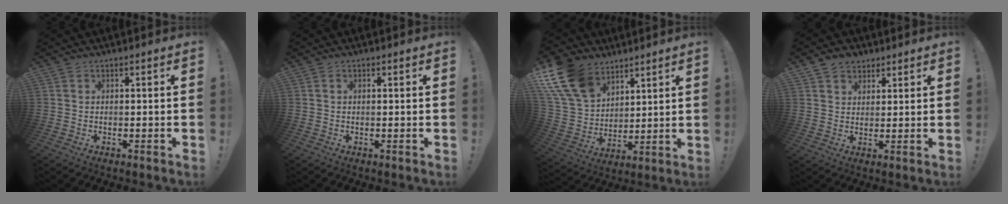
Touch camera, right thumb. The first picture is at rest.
{"total": 0.5, "force": [0.2, 0.3, 0.3], "torque": [0.000, -0.002, 0.002]}
{"total": 17.9, "force": [10.4, 11.8, 8.6], "torque": [-0.180, -0.057, 0.202]}
{"total": 4.7, "force": [3.0, 3.5, 0.8], "torque": [-0.012, -0.013, 0.056]}